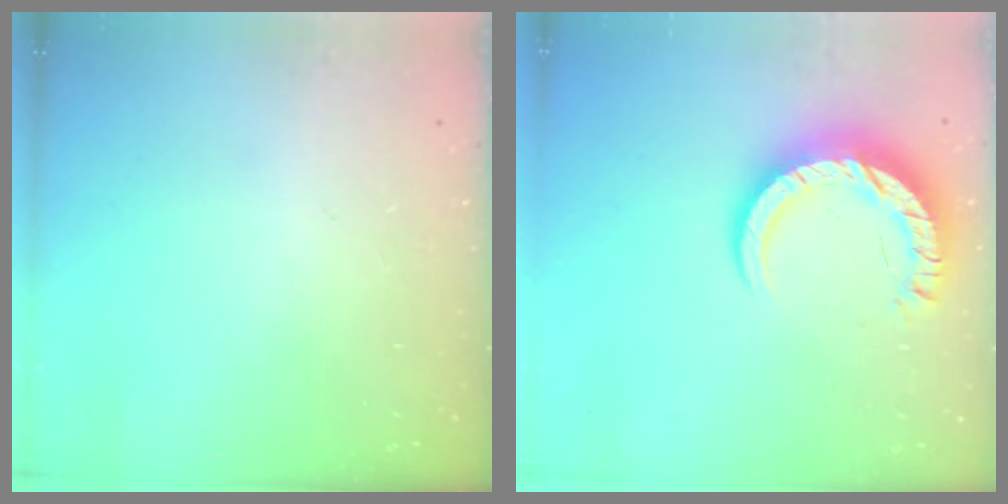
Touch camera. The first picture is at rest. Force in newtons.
{"total": 11.9, "press": 11.8, "slide": 0.9}